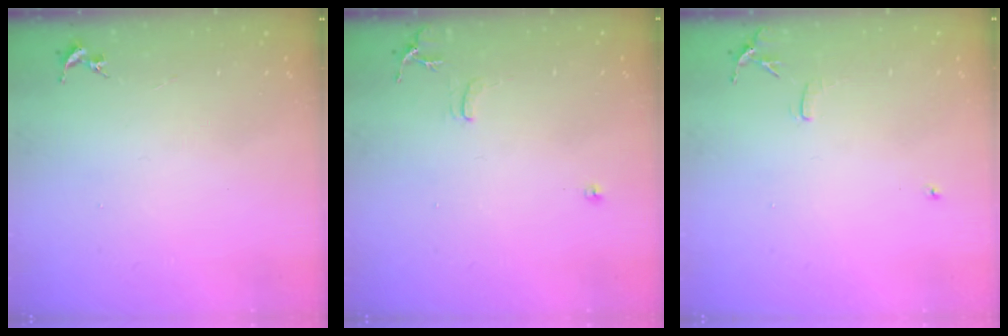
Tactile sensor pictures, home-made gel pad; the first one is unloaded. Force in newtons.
{"total": 7.2, "press": 7.2, "slide": 0.8}
{"total": 6.2, "press": 6.1, "slide": 0.7}